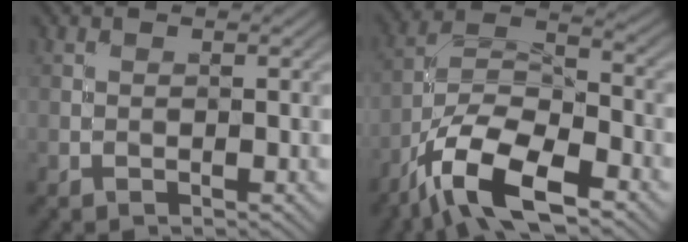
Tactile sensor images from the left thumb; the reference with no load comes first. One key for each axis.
{"total": 12.9, "fx": -8.1, "fy": 5.0, "fz": 8.8, "tx": -0.171, "ty": -0.002, "tz": -0.174}